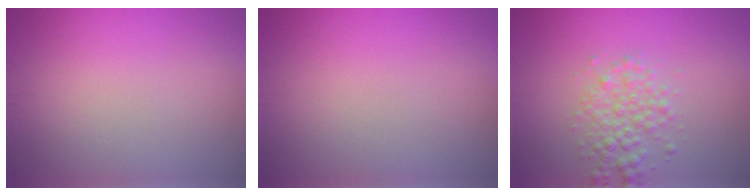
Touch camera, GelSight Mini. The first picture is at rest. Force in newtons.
{"total": 0.0}
{"total": 2.9, "press": 2.9, "slide": 0.0}